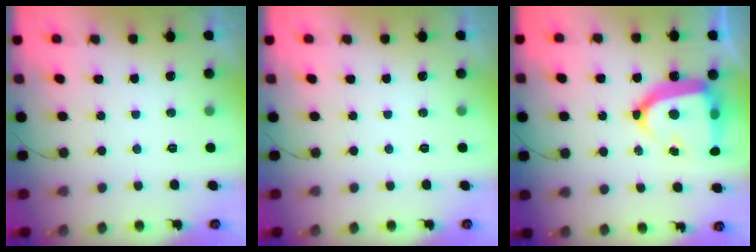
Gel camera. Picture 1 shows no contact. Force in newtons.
{"total": 0.0}
{"total": 18.2, "press": 18.2, "slide": 0.7}